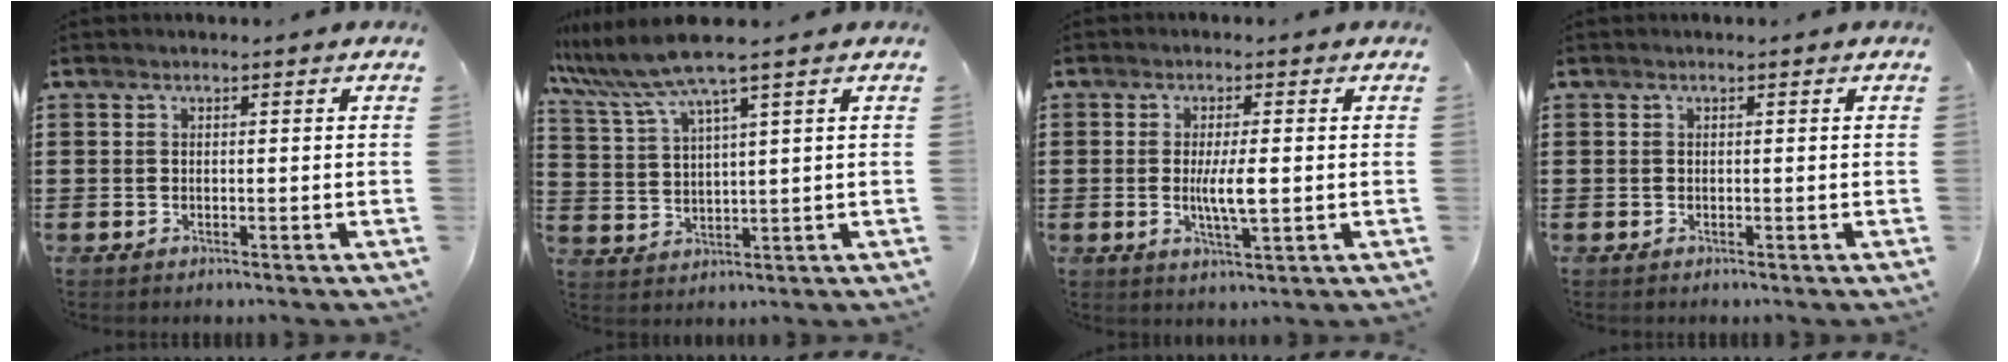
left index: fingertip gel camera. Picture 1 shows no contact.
{"total": 7.4, "force": [5.5, -0.3, 4.9], "torque": [-0.120, -0.024, 0.093]}
{"total": 5.2, "force": [0.0, 1.0, 5.1], "torque": [-0.105, -0.007, -0.006]}
{"total": 0.0}